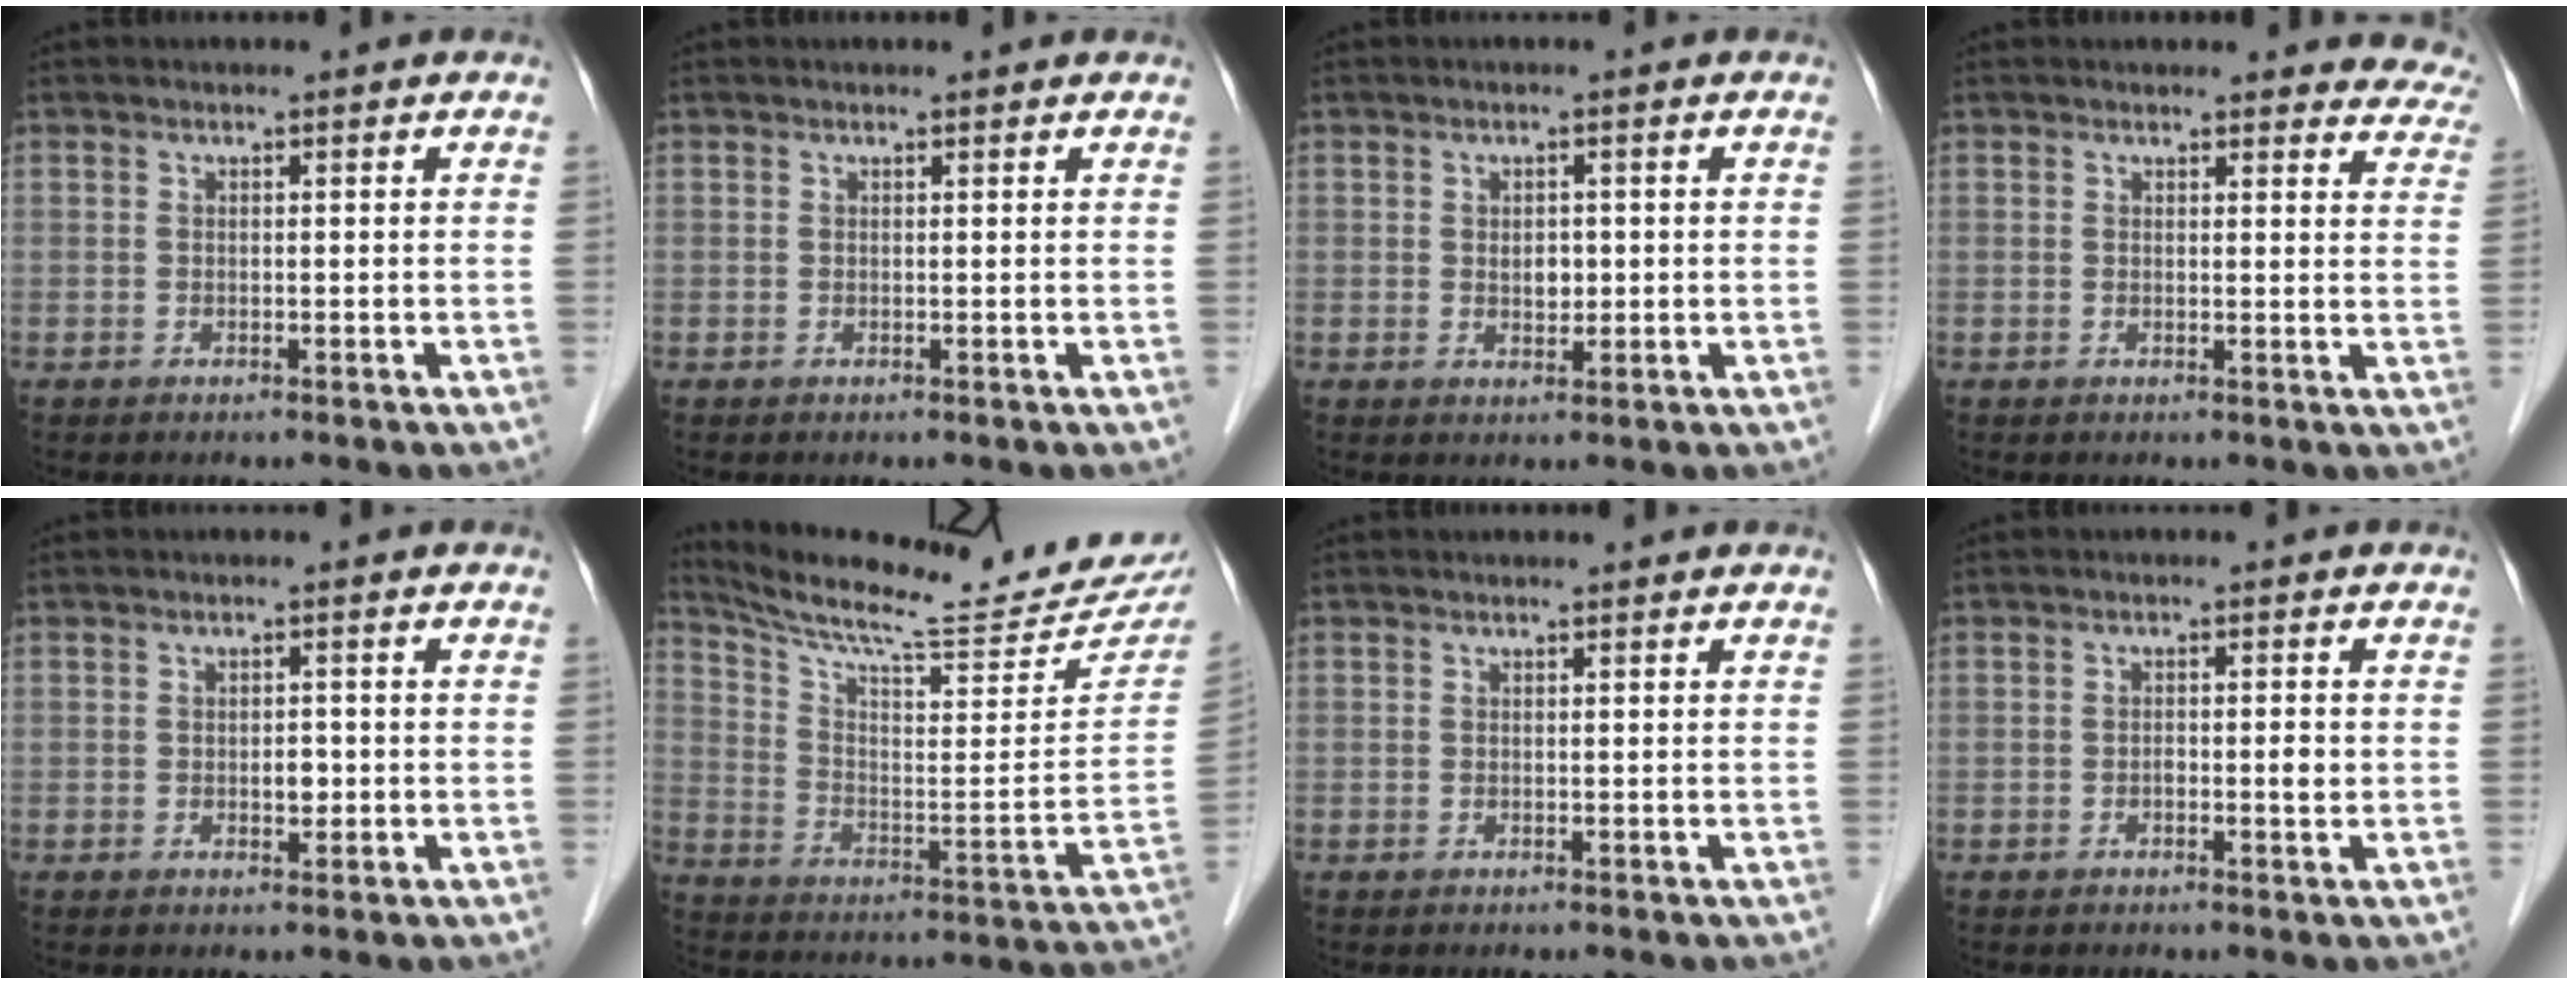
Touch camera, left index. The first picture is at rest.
{"total": 1.0, "force": [1.0, 0.2, 0.1], "torque": [-0.009, 0.008, 0.011]}
{"total": 2.1, "force": [0.1, 1.4, 1.6], "torque": [-0.026, -0.001, 0.004]}
{"total": 9.8, "force": [9.2, 2.9, 1.1], "torque": [0.036, -0.017, 0.061]}
{"total": 1.7, "force": [-0.3, 1.0, 1.3], "torque": [-0.020, 0.002, -0.003]}
{"total": 21.6, "force": [20.2, 1.1, 7.7], "torque": [-0.129, -0.083, 0.282]}
{"total": 0.6, "force": [0.6, 0.1, 0.1], "torque": [-0.006, 0.006, 0.007]}
{"total": 1.7, "force": [-0.3, 0.5, 1.6], "torque": [-0.027, 0.001, -0.005]}